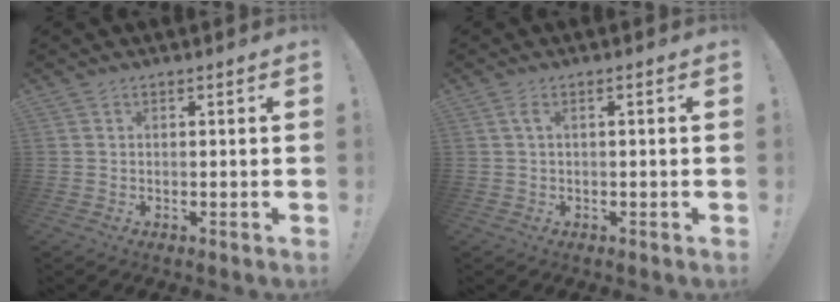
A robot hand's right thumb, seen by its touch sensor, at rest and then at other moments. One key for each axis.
{"total": 2.1, "fx": 0.0, "fy": 0.1, "fz": 2.1, "tx": -0.039, "ty": 0.002, "tz": -0.001}